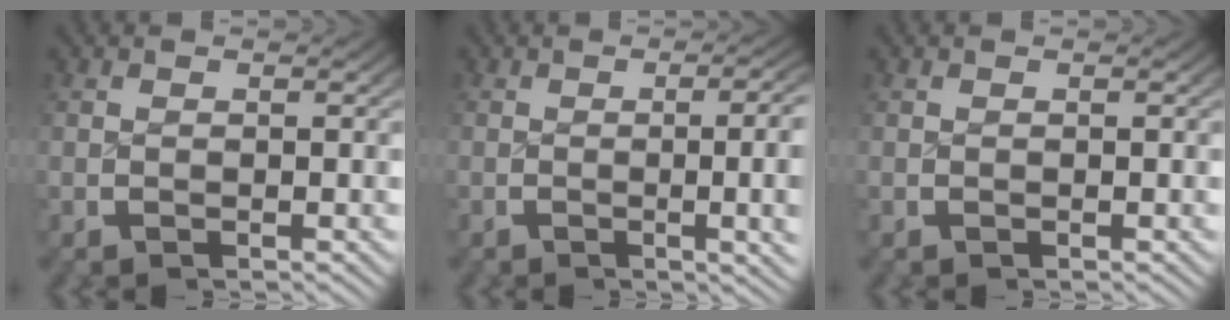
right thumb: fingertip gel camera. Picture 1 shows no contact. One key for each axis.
{"total": 5.7, "fx": -0.6, "fy": 1.6, "fz": 5.4, "tx": -0.052, "ty": 0.017, "tz": -0.022}
{"total": 0.0}